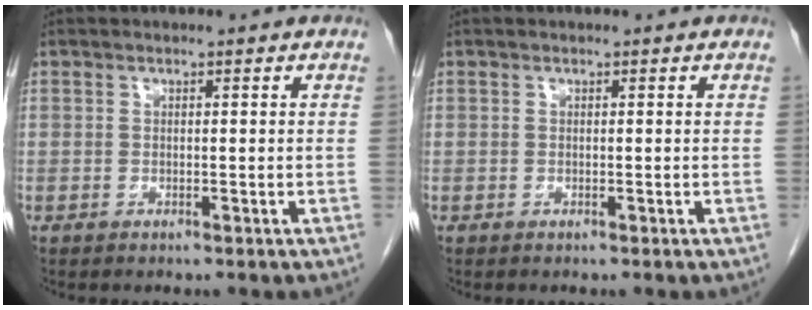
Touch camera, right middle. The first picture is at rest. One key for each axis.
{"total": 0.0}